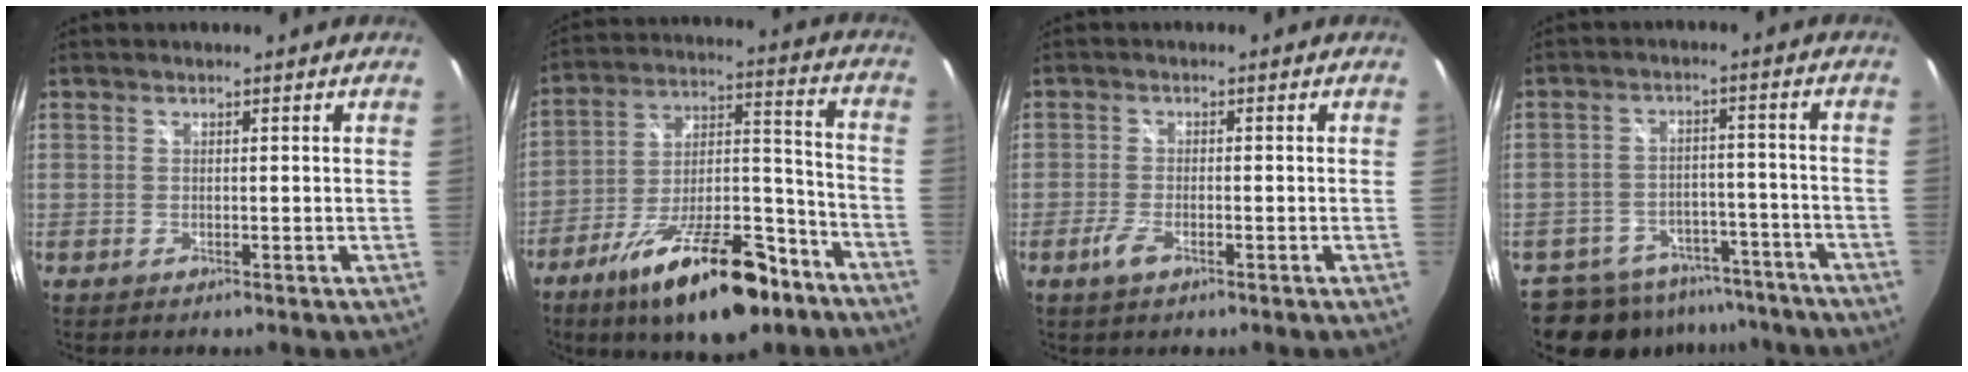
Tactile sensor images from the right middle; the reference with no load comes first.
{"total": 22.0, "force": [-14.3, 7.7, 14.9], "torque": [-0.248, -0.003, -0.221]}
{"total": 2.8, "force": [-1.7, 1.1, 2.0], "torque": [-0.052, -0.004, -0.033]}
{"total": 14.5, "force": [-11.7, 7.4, 4.3], "torque": [-0.106, 0.016, -0.154]}